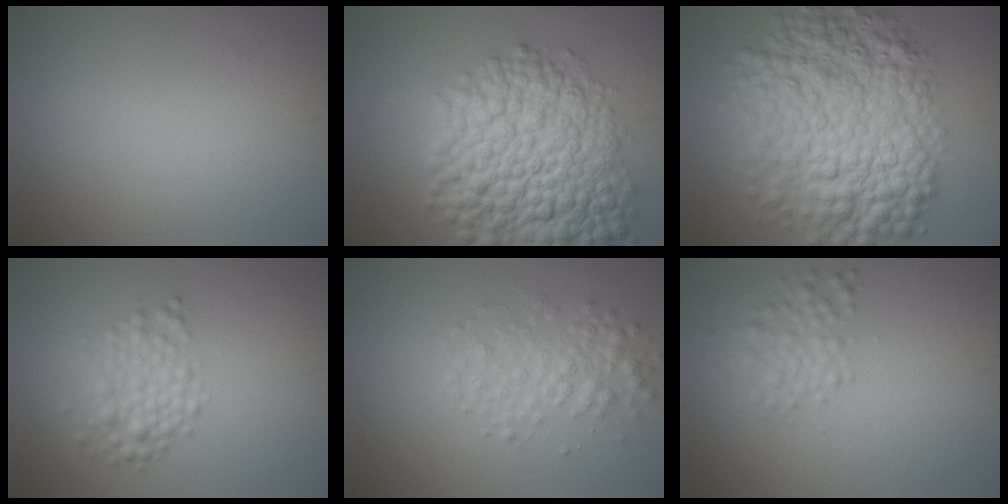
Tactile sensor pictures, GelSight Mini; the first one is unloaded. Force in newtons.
{"total": 11.9, "press": 11.9, "slide": 0.4}
{"total": 11.5, "press": 11.5, "slide": 0.1}
{"total": 2.9, "press": 2.9, "slide": 0.1}
{"total": 3.0, "press": 3.0, "slide": 0.0}
{"total": 2.3, "press": 2.3, "slide": 0.1}